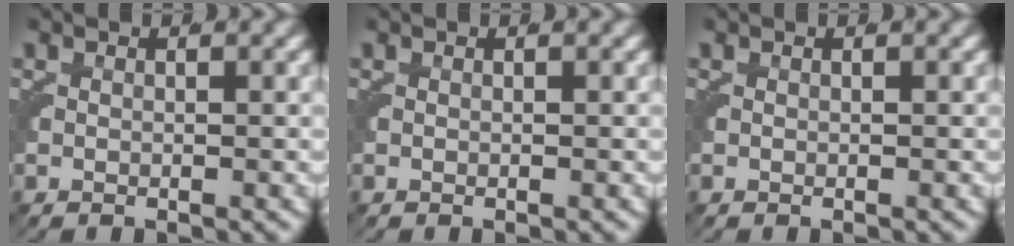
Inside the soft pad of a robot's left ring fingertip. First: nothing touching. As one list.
[{"total": 0.0}, {"total": 0.0}]